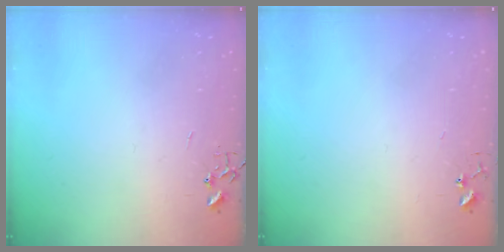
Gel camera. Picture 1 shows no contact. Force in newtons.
{"total": 3.5, "press": 3.4, "slide": 0.4}